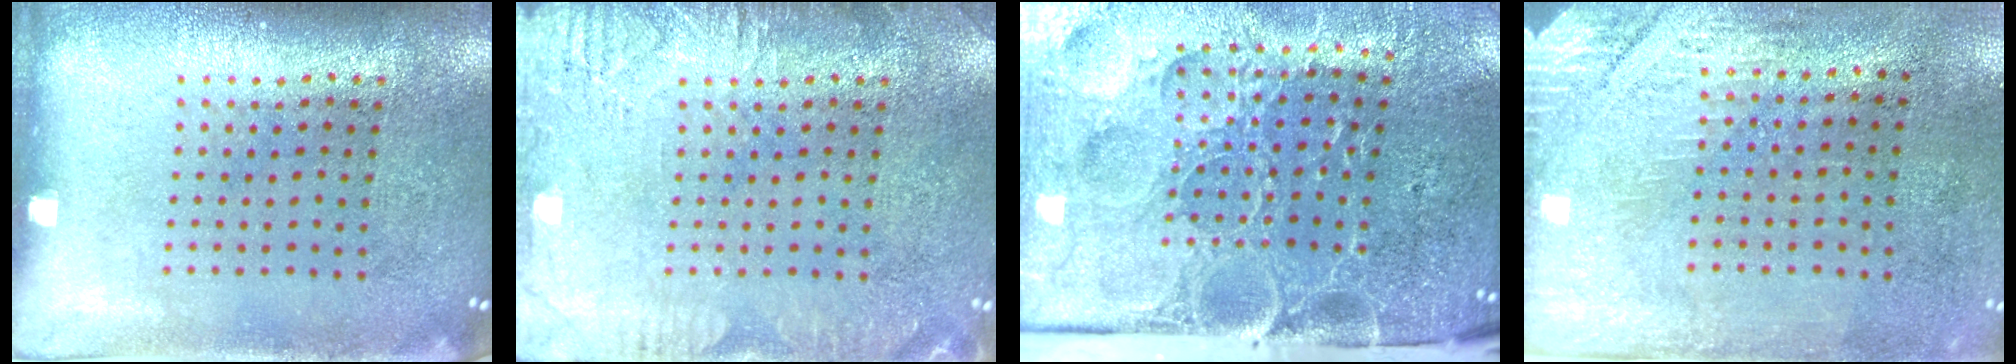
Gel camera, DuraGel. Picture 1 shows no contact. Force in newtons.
{"total": 2.8, "press": 2.7, "slide": 0.4}
{"total": 5.1, "press": 4.1, "slide": 3.0}
{"total": 2.9, "press": 2.5, "slide": 1.5}